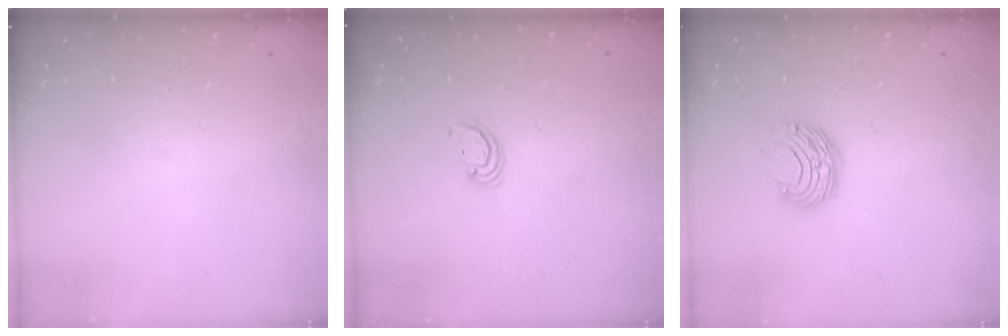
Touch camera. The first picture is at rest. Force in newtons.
{"total": 2.8, "press": 2.8, "slide": 0.2}
{"total": 9.0, "press": 9.0, "slide": 0.4}